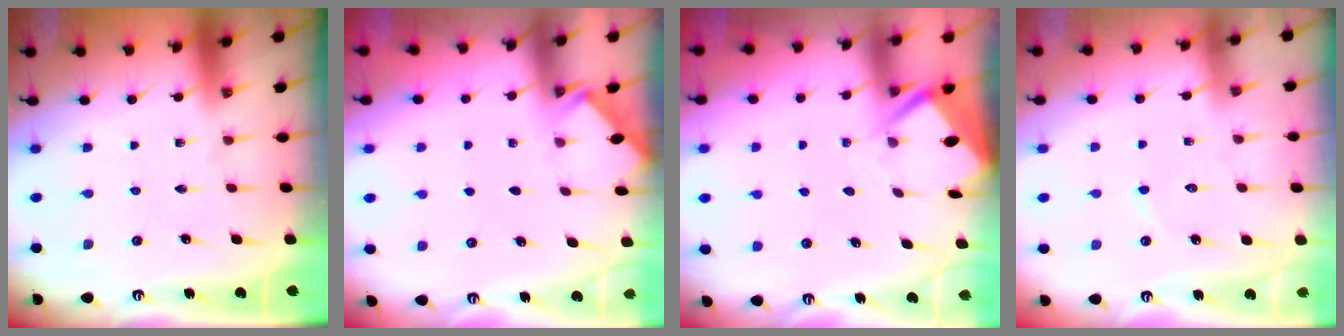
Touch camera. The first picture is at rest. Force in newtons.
{"total": 1.7, "press": 1.6, "slide": 0.2}
{"total": 3.5, "press": 3.4, "slide": 0.3}
{"total": 3.8, "press": 3.8, "slide": 0.2}